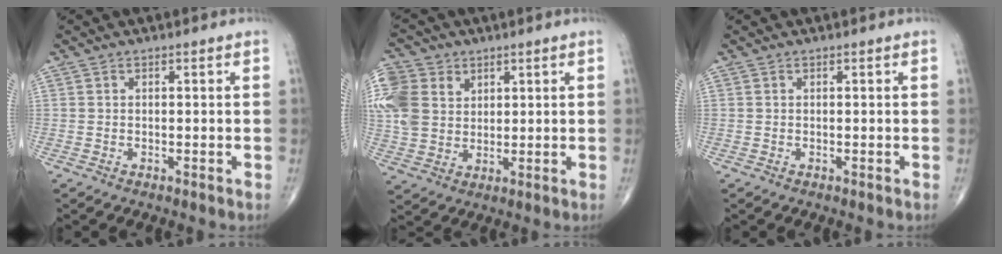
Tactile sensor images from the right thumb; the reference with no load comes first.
{"total": 13.4, "force": [4.1, 10.7, 6.9], "torque": [-0.152, 0.003, 0.079]}
{"total": 0.0}